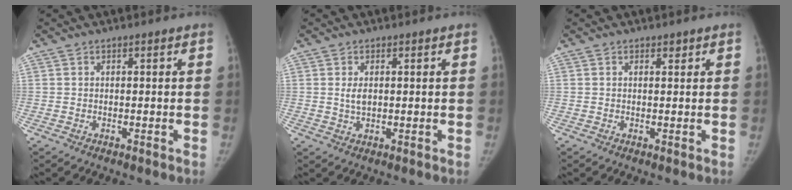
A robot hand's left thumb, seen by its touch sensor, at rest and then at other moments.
{"total": 2.5, "force": [0.4, 1.4, 2.0], "torque": [-0.035, -0.004, 0.010]}
{"total": 0.6, "force": [0.5, 0.4, 0.2], "torque": [0.002, -0.003, 0.006]}